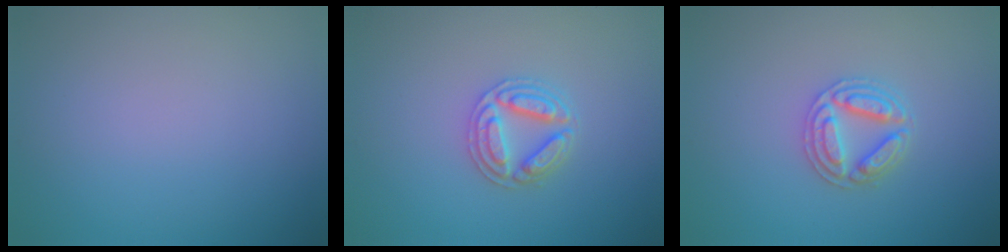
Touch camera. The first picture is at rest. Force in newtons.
{"total": 2.9, "press": 2.9, "slide": 0.5}
{"total": 2.9, "press": 2.9, "slide": 0.5}